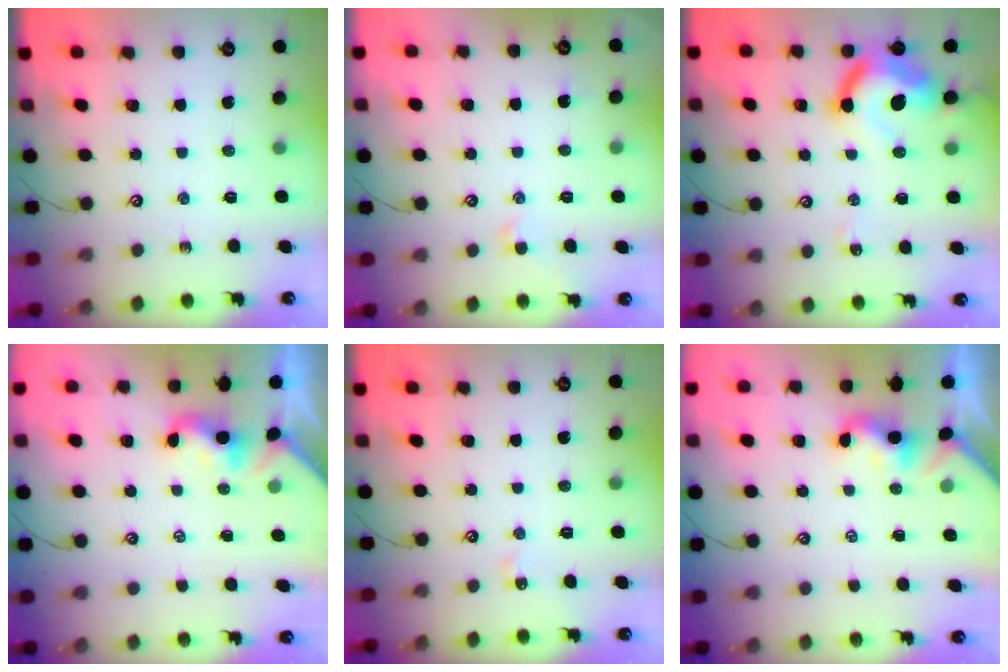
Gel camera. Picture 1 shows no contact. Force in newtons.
{"total": 1.1, "press": 1.1, "slide": 0.4}
{"total": 13.2, "press": 13.1, "slide": 1.5}
{"total": 1.8, "press": 1.8, "slide": 0.5}
{"total": 4.0, "press": 3.9, "slide": 0.6}
{"total": 2.0, "press": 2.0, "slide": 0.5}